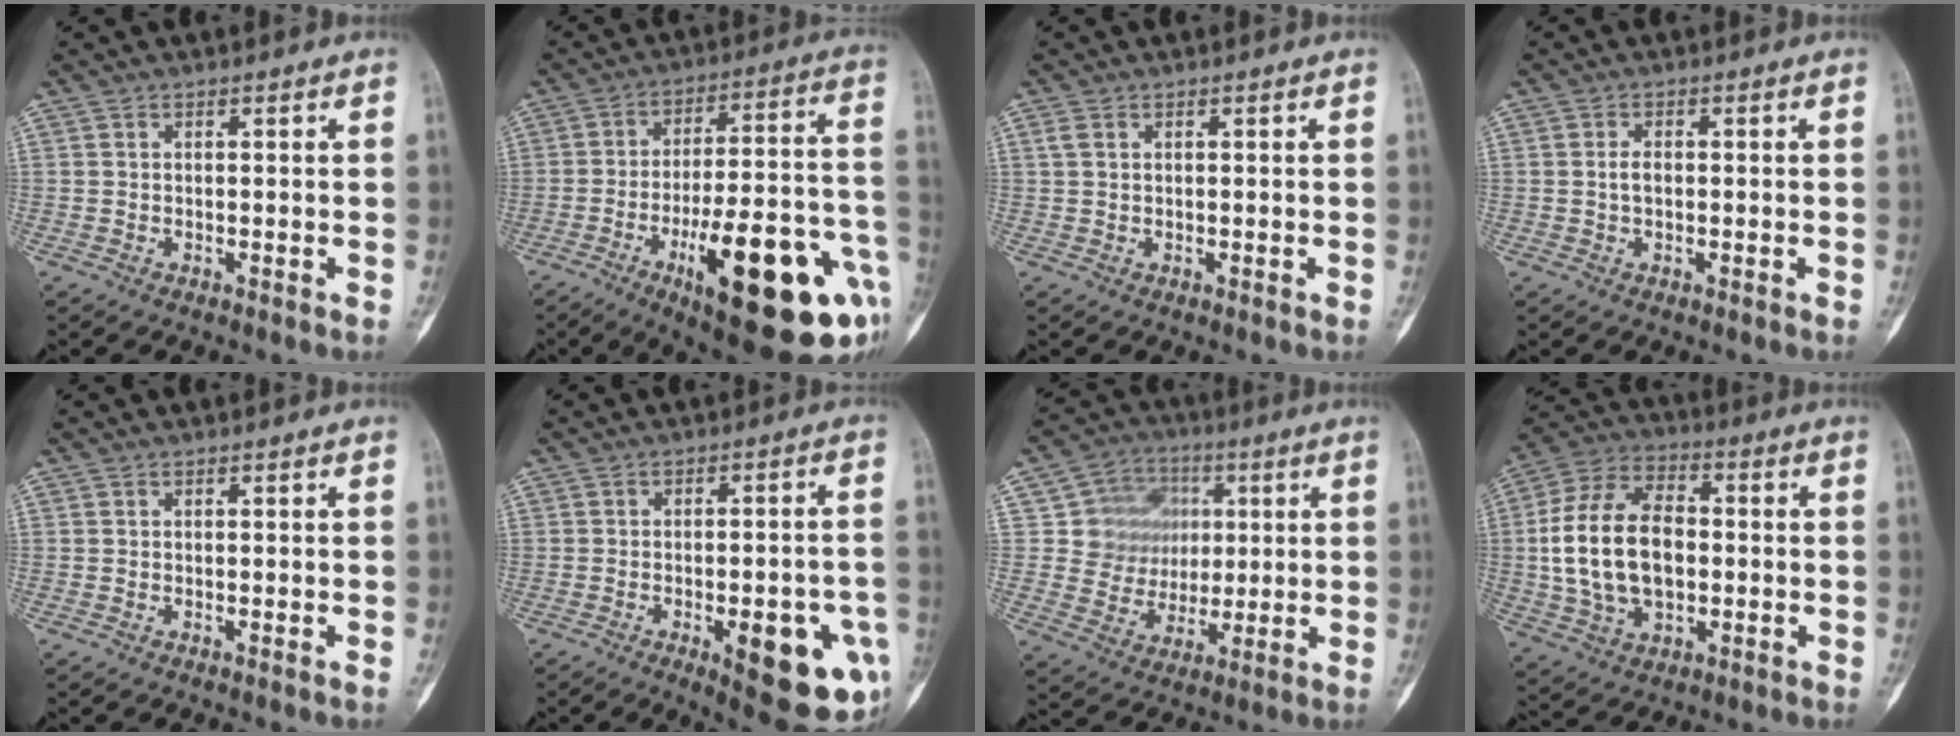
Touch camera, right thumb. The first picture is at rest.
{"total": 27.6, "force": [-10.5, 8.5, 24.1], "torque": [-0.290, 0.041, -0.139]}
{"total": 1.4, "force": [0.5, 1.0, 0.9], "torque": [-0.019, 0.004, 0.012]}
{"total": 1.8, "force": [-0.2, 1.1, 1.5], "torque": [-0.026, 0.003, -0.007]}
{"total": 0.0}
{"total": 16.3, "force": [-5.6, 5.5, 14.3], "torque": [-0.135, 0.017, -0.055]}
{"total": 12.3, "force": [2.8, 11.1, 4.3], "torque": [-0.019, 0.001, 0.051]}
{"total": 17.9, "force": [-0.6, 11.4, 13.8], "torque": [-0.251, 0.018, -0.010]}